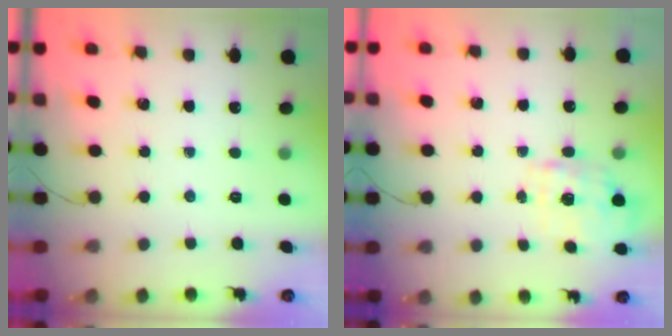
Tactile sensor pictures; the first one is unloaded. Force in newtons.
{"total": 1.8, "press": 1.7, "slide": 0.6}